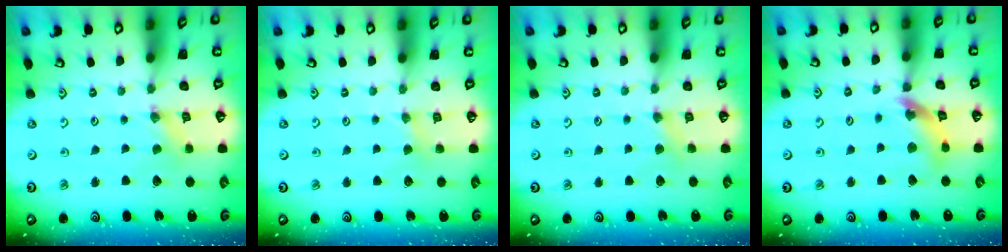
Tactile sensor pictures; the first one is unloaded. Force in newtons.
{"total": 2.6, "press": 2.6, "slide": 0.4}
{"total": 3.6, "press": 3.5, "slide": 0.6}
{"total": 11.8, "press": 11.7, "slide": 1.4}